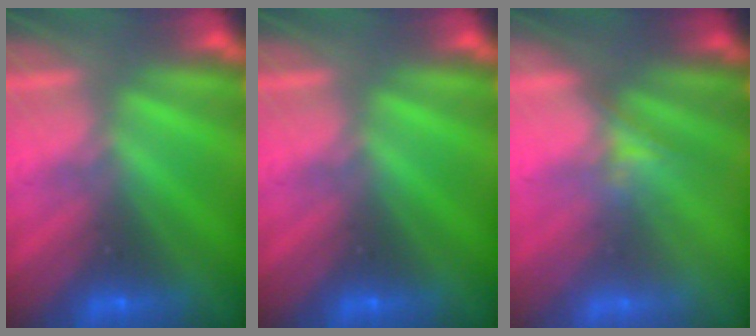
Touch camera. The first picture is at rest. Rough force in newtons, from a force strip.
{"total": 0.0}
{"total": 1.8}